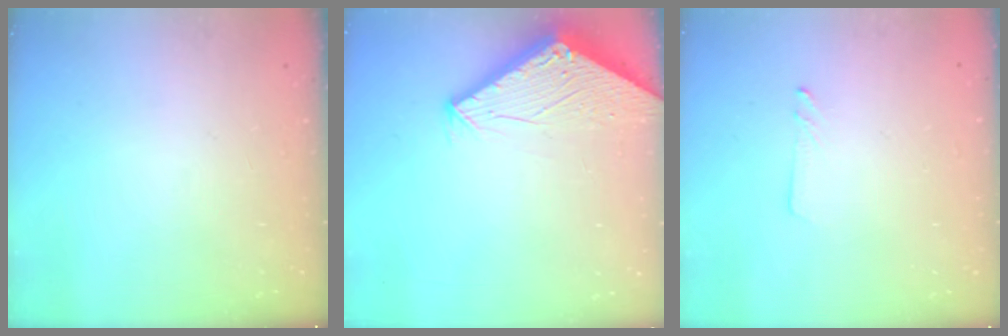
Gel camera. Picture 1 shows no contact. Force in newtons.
{"total": 2.9, "press": 2.9, "slide": 0.1}
{"total": 1.8, "press": 1.7, "slide": 0.0}